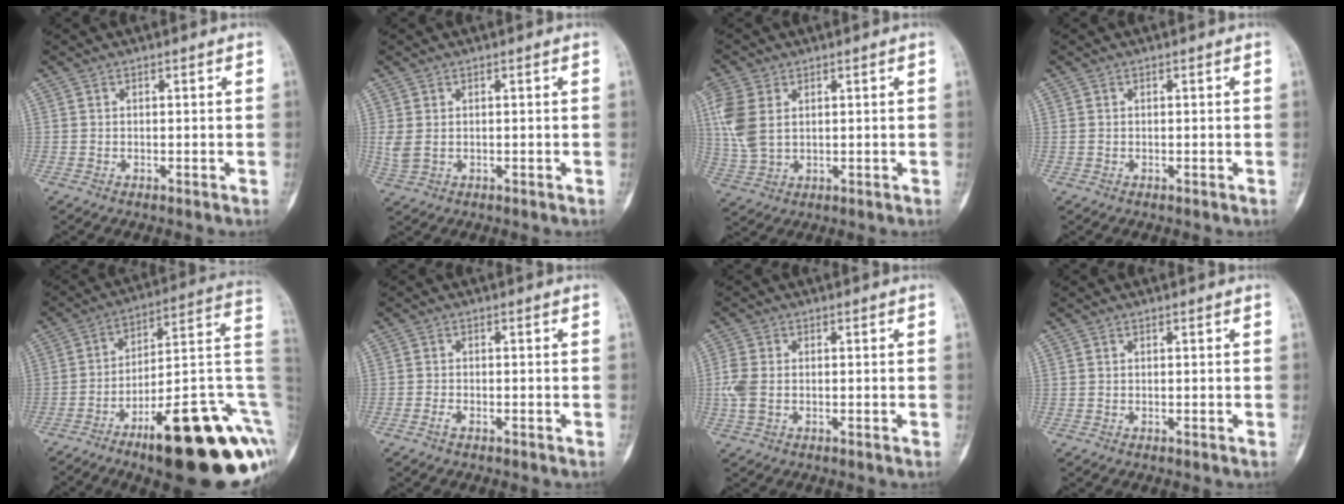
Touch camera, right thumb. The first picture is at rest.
{"total": 2.9, "force": [0.2, 1.9, 2.3], "torque": [-0.065, 0.002, 0.010]}
{"total": 8.6, "force": [2.3, 5.6, 6.2], "torque": [-0.151, -0.001, 0.053]}
{"total": 0.5, "force": [0.1, 0.4, 0.3], "torque": [-0.005, 0.001, 0.000]}
{"total": 27.6, "force": [-10.3, 7.9, 24.4], "torque": [-0.257, 0.074, -0.143]}
{"total": 1.4, "force": [-1.0, 0.7, 0.8], "torque": [-0.018, 0.004, -0.021]}
{"total": 4.3, "force": [-0.4, 2.7, 3.3], "torque": [-0.097, 0.003, -0.010]}
{"total": 0.0}